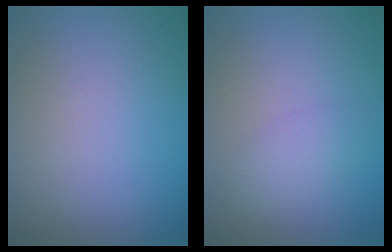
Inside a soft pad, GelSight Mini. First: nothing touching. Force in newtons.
{"total": 2.0, "press": 2.0, "slide": 0.1}